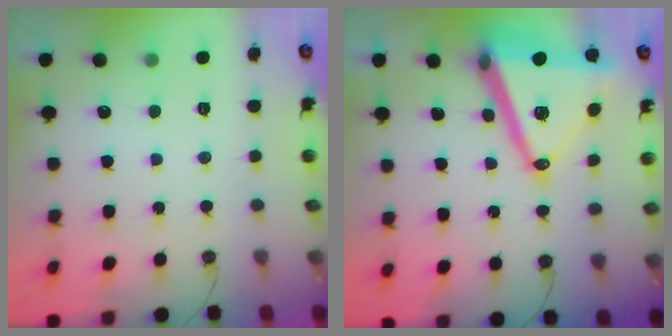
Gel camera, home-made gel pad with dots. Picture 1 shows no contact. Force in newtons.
{"total": 21.9, "press": 21.6, "slide": 3.7}